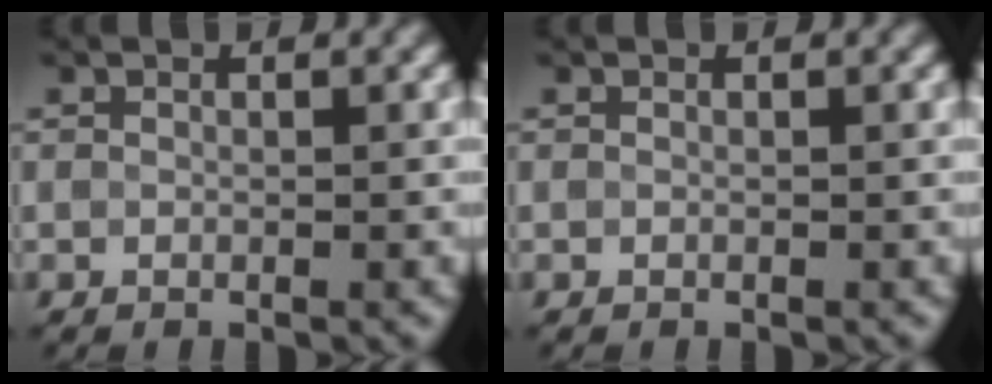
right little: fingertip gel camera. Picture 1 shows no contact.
{"total": 0.0}